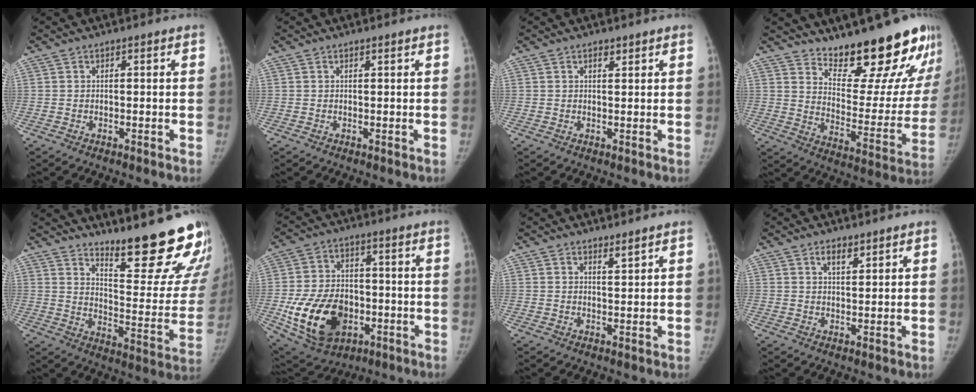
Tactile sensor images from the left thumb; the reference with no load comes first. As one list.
[{"total": 0.0}, {"total": 1.2, "force": [0.9, 0.5, 0.7], "torque": [-0.006, -0.005, 0.014]}, {"total": 21.5, "force": [17.7, 5.7, 10.8], "torque": [-0.108, -0.144, 0.249]}, {"total": 23.4, "force": [17.3, 4.6, 15.0], "torque": [-0.179, -0.148, 0.235]}, {"total": 18.1, "force": [-4.8, 12.8, 11.8], "torque": [-0.184, 0.010, -0.065]}, {"total": 1.6, "force": [1.4, 0.1, 0.7], "torque": [-0.009, -0.015, 0.025]}, {"total": 2.8, "force": [1.9, 1.1, 1.6], "torque": [-0.021, -0.013, 0.034]}]